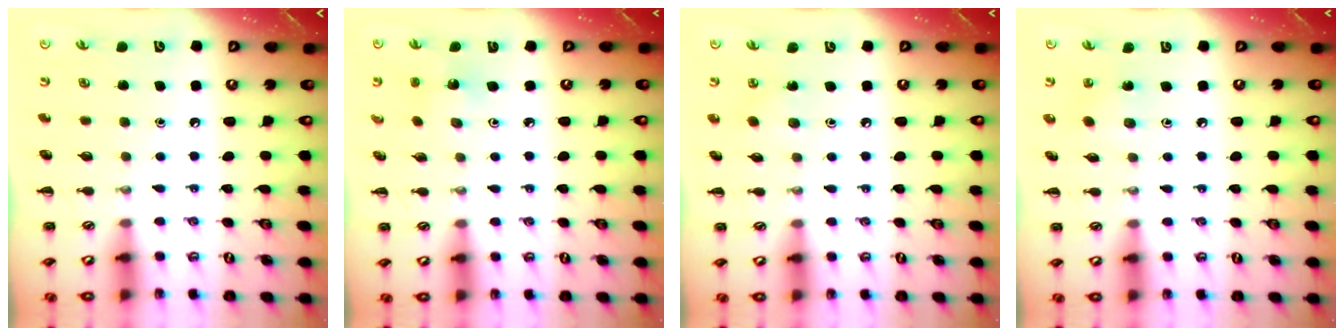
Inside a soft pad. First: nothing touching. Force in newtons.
{"total": 1.7, "press": 1.5, "slide": 0.7}
{"total": 2.4, "press": 2.3, "slide": 0.8}
{"total": 2.2, "press": 2.0, "slide": 0.7}